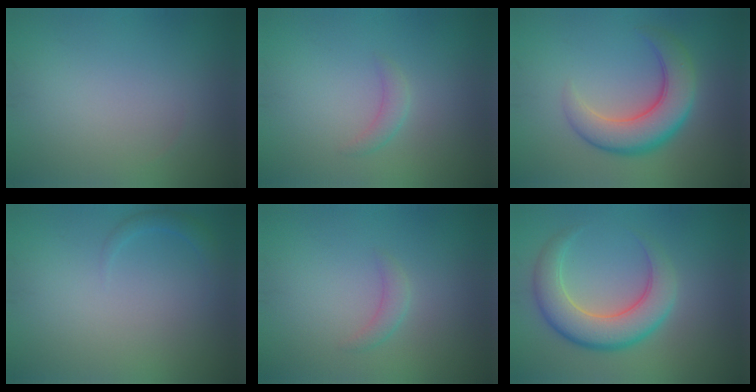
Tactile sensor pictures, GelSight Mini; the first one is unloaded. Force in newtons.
{"total": 1.3, "press": 1.3, "slide": 0.0}
{"total": 6.6, "press": 6.5, "slide": 0.5}
{"total": 1.2, "press": 1.1, "slide": 0.2}
{"total": 1.3, "press": 1.3, "slide": 0.0}
{"total": 6.2, "press": 6.2, "slide": 0.5}